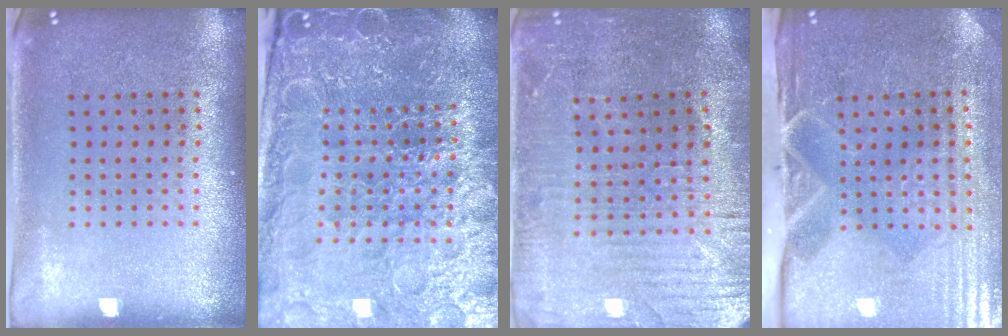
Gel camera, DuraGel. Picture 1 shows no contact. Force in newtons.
{"total": 6.0, "press": 5.3, "slide": 2.7}
{"total": 1.6, "press": 1.5, "slide": 0.5}
{"total": 4.8, "press": 4.1, "slide": 2.5}